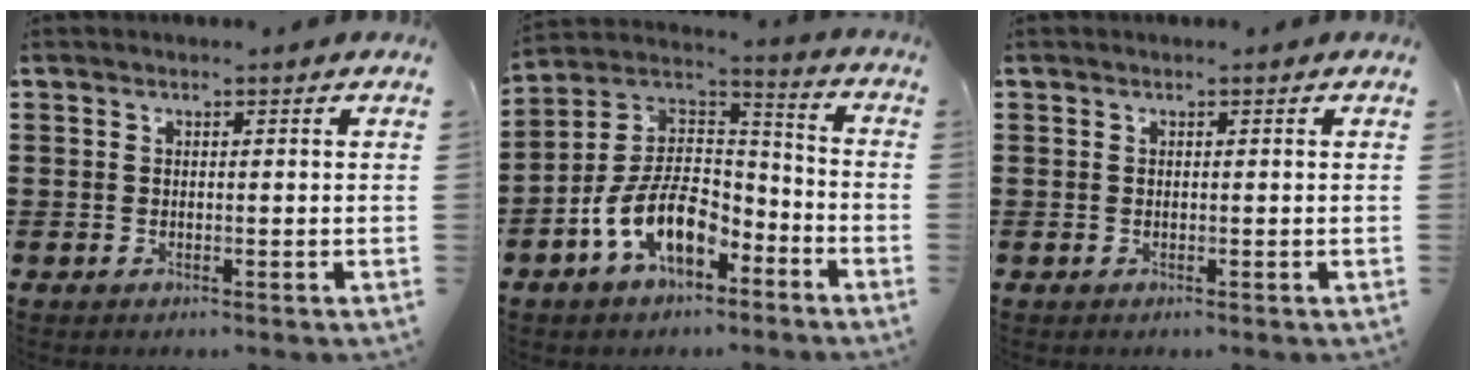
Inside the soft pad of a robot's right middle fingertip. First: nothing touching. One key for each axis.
{"total": 10.6, "fx": -5.9, "fy": 5.6, "fz": 6.8, "tx": -0.161, "ty": 0.007, "tz": -0.119}
{"total": 0.0}